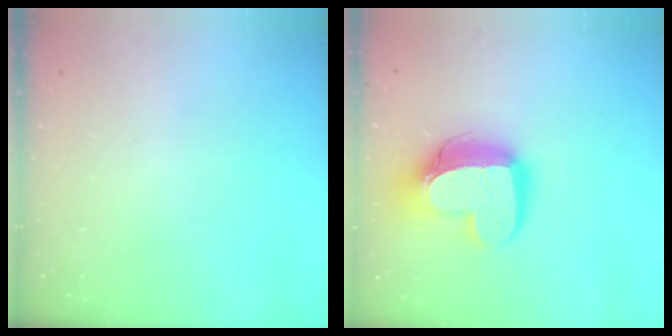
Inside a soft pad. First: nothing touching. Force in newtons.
{"total": 15.3, "press": 15.3, "slide": 1.4}